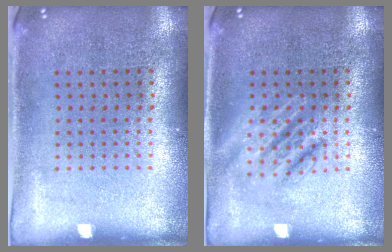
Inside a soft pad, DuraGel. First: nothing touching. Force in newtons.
{"total": 2.7, "press": 2.6, "slide": 0.4}